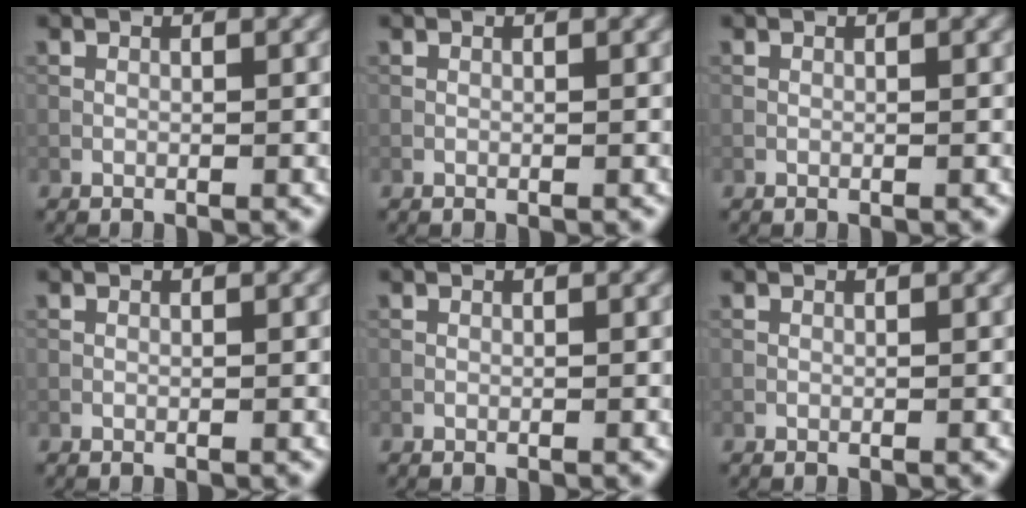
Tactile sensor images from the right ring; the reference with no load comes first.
{"total": 0.0}
{"total": 0.0}
{"total": 0.0}
{"total": 0.0}
{"total": 0.0}